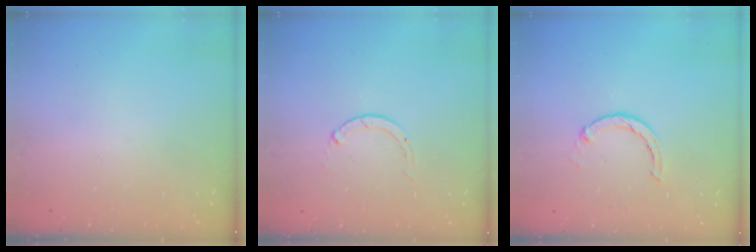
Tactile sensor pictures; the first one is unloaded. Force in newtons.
{"total": 0.0}
{"total": 3.0, "press": 3.0, "slide": 0.4}